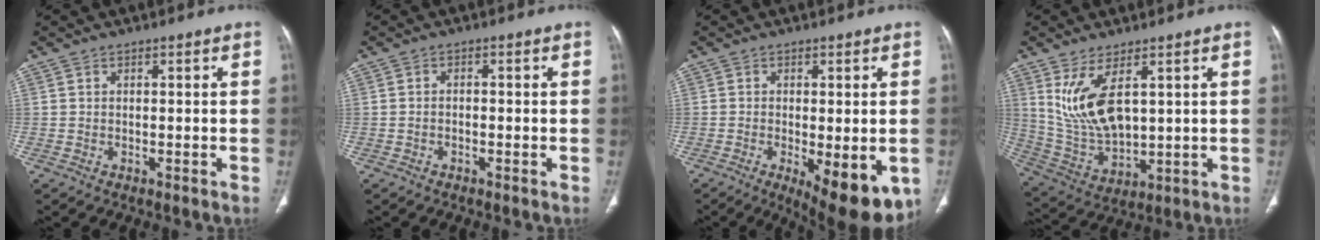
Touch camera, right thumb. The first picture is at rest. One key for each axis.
{"total": 1.0, "fx": -0.4, "fy": 0.6, "fz": 0.6, "tx": -0.010, "ty": 0.006, "tz": -0.009}
{"total": 12.5, "fx": -4.3, "fy": 4.6, "fz": 10.8, "tx": -0.135, "ty": -0.018, "tz": -0.052}
{"total": 11.6, "fx": 4.3, "fy": 5.3, "fz": 9.3, "tx": -0.177, "ty": -0.027, "tz": 0.104}